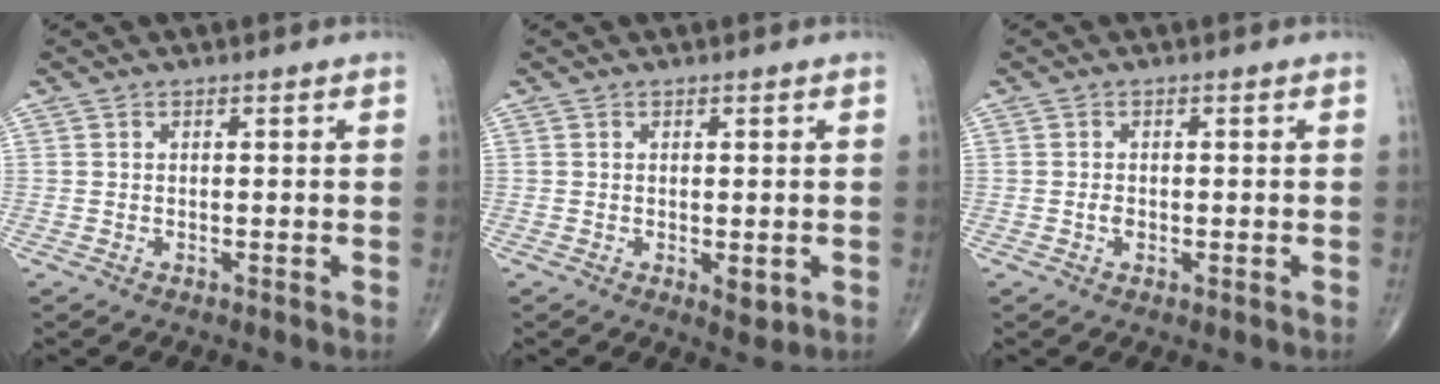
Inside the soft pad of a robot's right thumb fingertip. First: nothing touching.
{"total": 2.5, "force": [-0.5, 1.1, 2.1], "torque": [-0.026, -0.007, -0.002]}
{"total": 1.2, "force": [-0.3, 0.8, 0.9], "torque": [-0.015, 0.000, -0.004]}